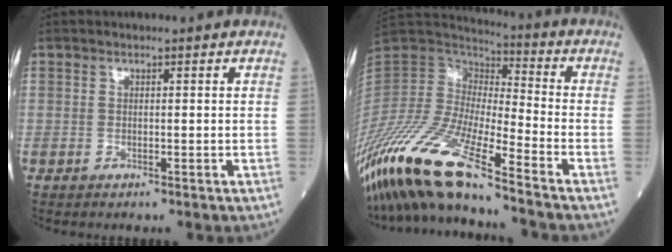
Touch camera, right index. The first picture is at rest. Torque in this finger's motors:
{"motor_torque": [0.60, -0.96, 1.05, 0.21]}